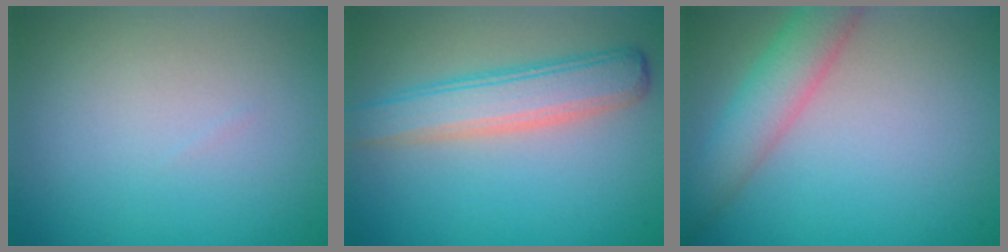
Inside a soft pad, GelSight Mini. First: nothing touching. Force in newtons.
{"total": 4.8, "press": 4.8, "slide": 0.4}
{"total": 4.3, "press": 4.3, "slide": 0.3}